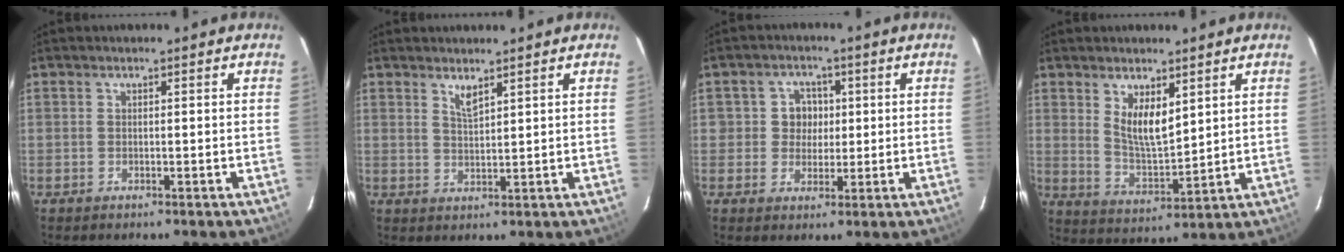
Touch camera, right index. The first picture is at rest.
{"total": 2.5, "force": [1.9, 0.5, 1.6], "torque": [-0.030, -0.002, 0.033]}
{"total": 4.8, "force": [0.1, 4.7, 0.8], "torque": [-0.006, 0.019, 0.001]}
{"total": 7.5, "force": [3.5, 3.0, 5.9], "torque": [-0.103, -0.009, 0.075]}